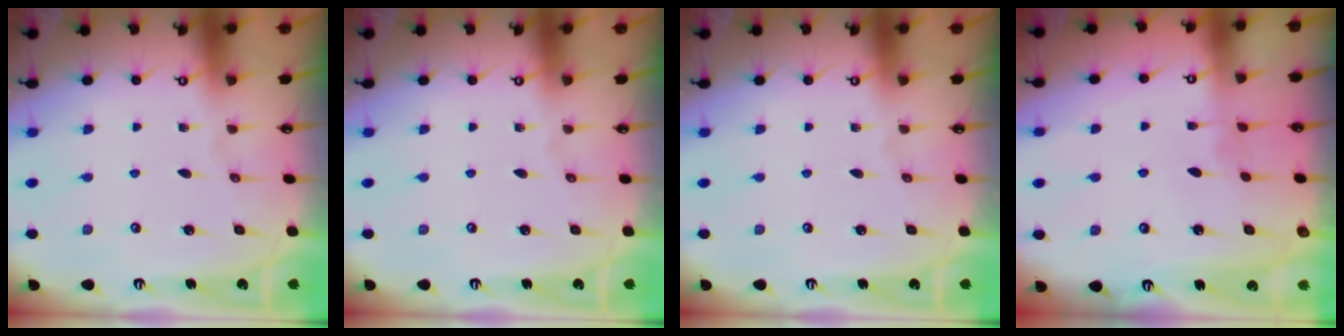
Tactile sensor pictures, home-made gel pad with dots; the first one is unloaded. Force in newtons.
{"total": 0.0}
{"total": 0.0}
{"total": 2.7, "press": 2.6, "slide": 0.2}